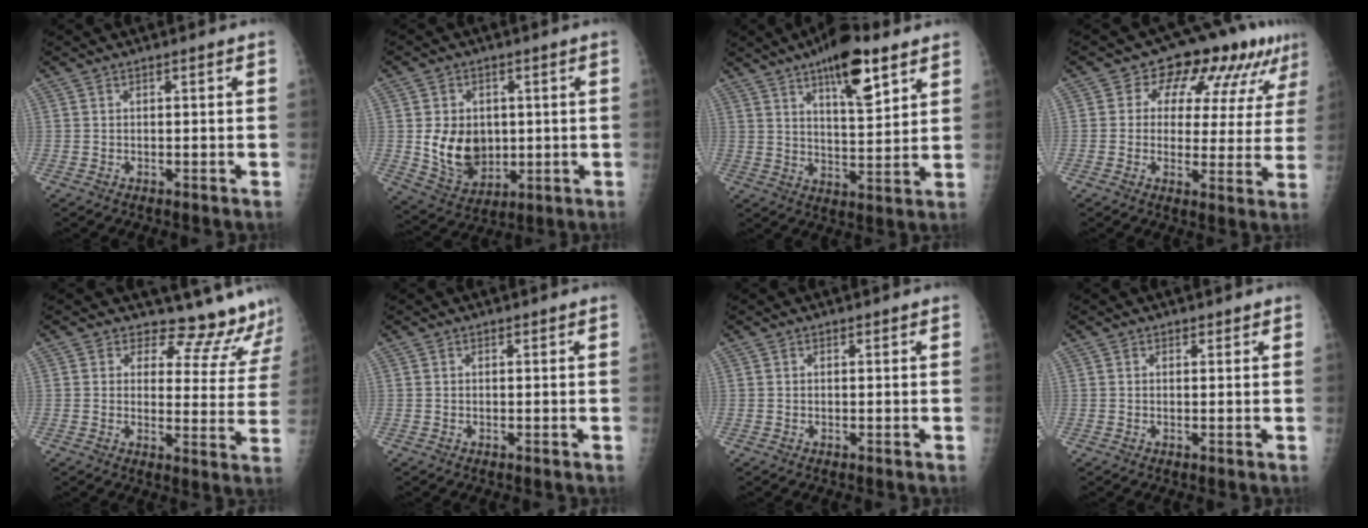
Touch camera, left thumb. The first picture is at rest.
{"total": 11.2, "force": [0.5, 8.7, 7.0], "torque": [-0.083, -0.015, 0.029]}
{"total": 13.3, "force": [7.8, 4.2, 9.9], "torque": [-0.132, -0.039, 0.122]}
{"total": 13.8, "force": [7.1, 8.1, 8.7], "torque": [-0.068, -0.003, 0.089]}
{"total": 12.3, "force": [11.8, 3.4, 0.6], "torque": [0.037, -0.117, 0.118]}
{"total": 0.0}
{"total": 0.0}
{"total": 0.6, "force": [0.5, 0.4, 0.0], "torque": [0.001, -0.003, 0.005]}